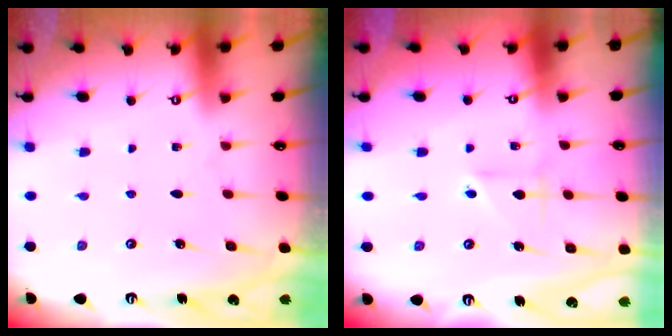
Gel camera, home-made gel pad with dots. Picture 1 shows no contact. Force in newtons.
{"total": 2.3, "press": 2.1, "slide": 0.9}